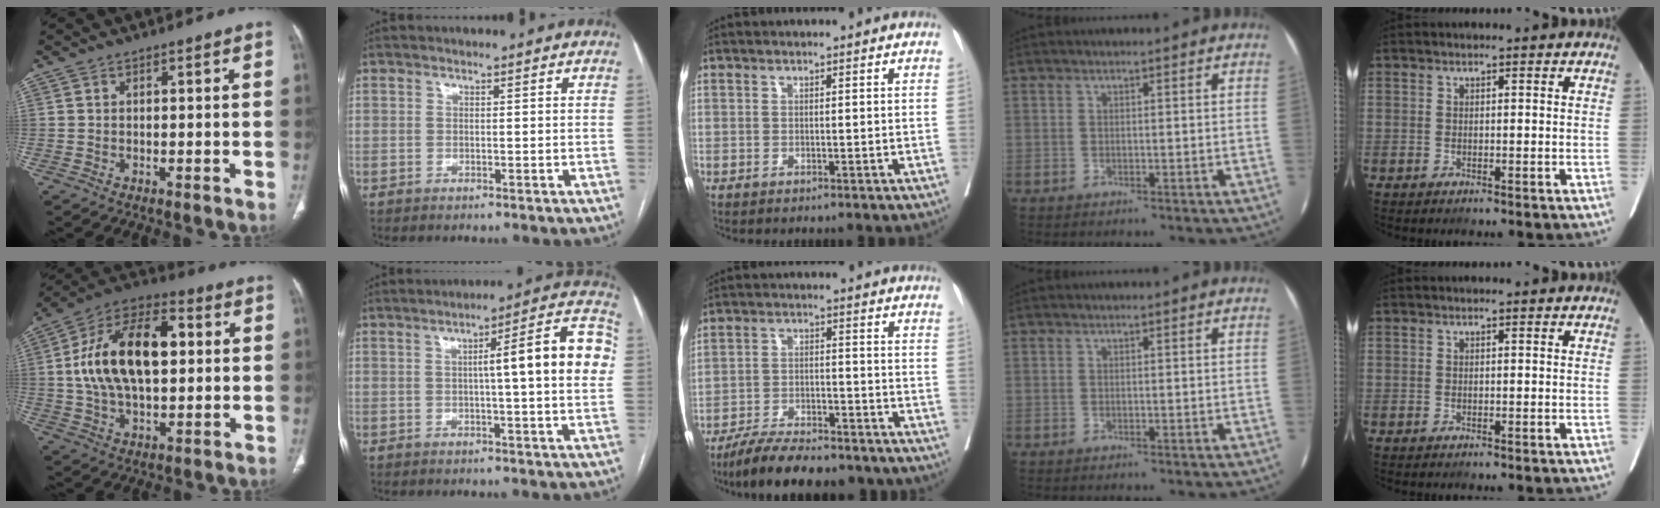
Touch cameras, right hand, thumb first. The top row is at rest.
{"thumb": {"total": 20.4, "force": [2.5, 11.2, 16.9], "torque": [-0.290, 0.025, 0.038]}, "index": {"total": 12.4, "force": [1.2, 0.9, 12.3], "torque": [-0.163, 0.030, 0.010]}, "middle": {"total": 13.6, "force": [-11.7, 3.1, 6.1], "torque": [-0.092, 0.002, -0.177]}}